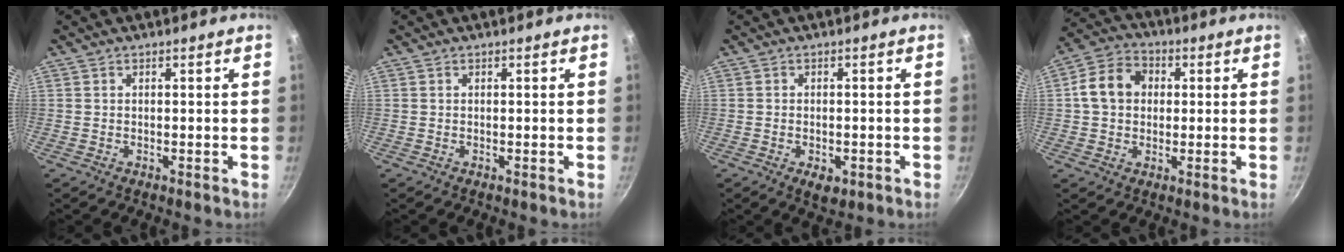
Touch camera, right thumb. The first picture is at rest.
{"total": 0.0}
{"total": 3.3, "force": [-1.4, 1.9, 2.3], "torque": [-0.033, 0.004, -0.013]}
{"total": 9.6, "force": [1.0, 7.8, 5.6], "torque": [-0.087, 0.021, 0.008]}